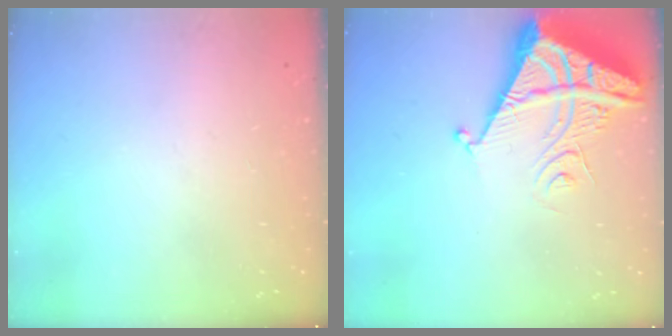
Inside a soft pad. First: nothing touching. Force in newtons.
{"total": 8.5, "press": 8.4, "slide": 0.9}